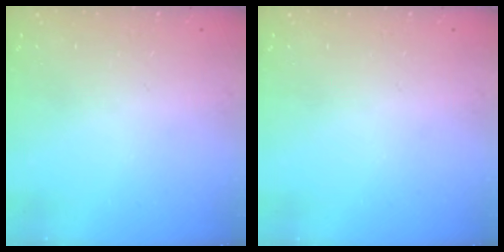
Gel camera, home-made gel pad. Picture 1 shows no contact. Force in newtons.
{"total": 0.0}